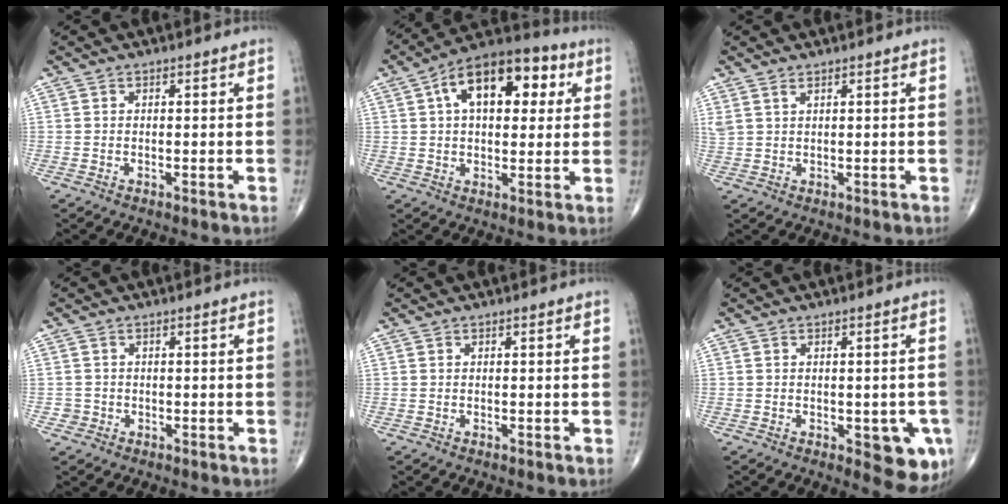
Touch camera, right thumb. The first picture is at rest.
{"total": 17.2, "force": [5.1, 9.5, 13.4], "torque": [-0.170, 0.023, 0.069]}
{"total": 2.0, "force": [1.4, 0.7, 1.2], "torque": [-0.030, 0.004, 0.038]}
{"total": 1.5, "force": [-0.5, 1.4, -0.2], "torque": [0.015, 0.008, -0.013]}
{"total": 0.0}
{"total": 7.9, "force": [-2.6, 3.4, 6.6], "torque": [-0.047, -0.005, -0.026]}